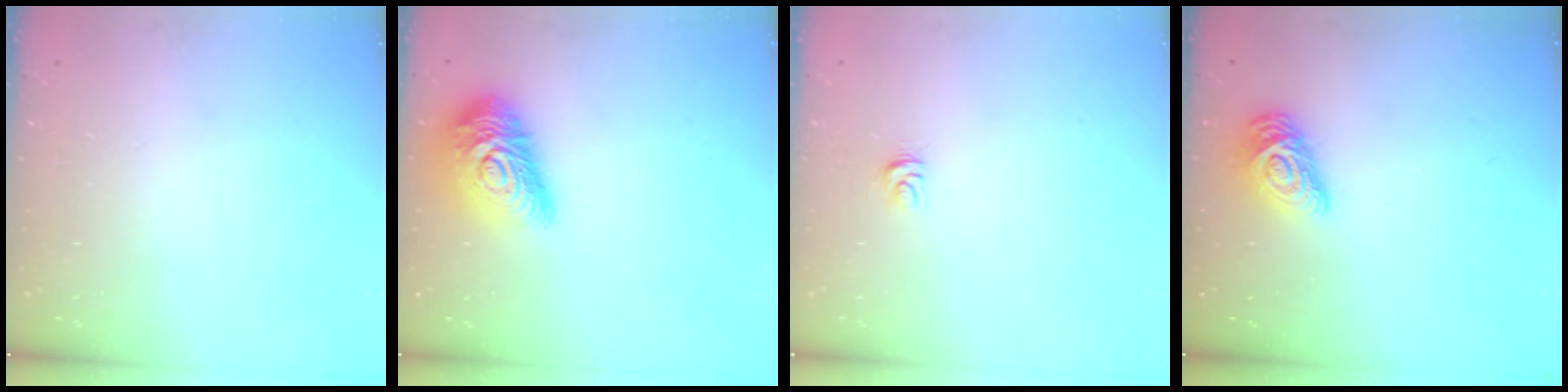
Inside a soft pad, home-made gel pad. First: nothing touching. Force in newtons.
{"total": 18.8, "press": 18.7, "slide": 1.1}
{"total": 4.1, "press": 4.1, "slide": 0.4}
{"total": 11.3, "press": 11.3, "slide": 0.4}